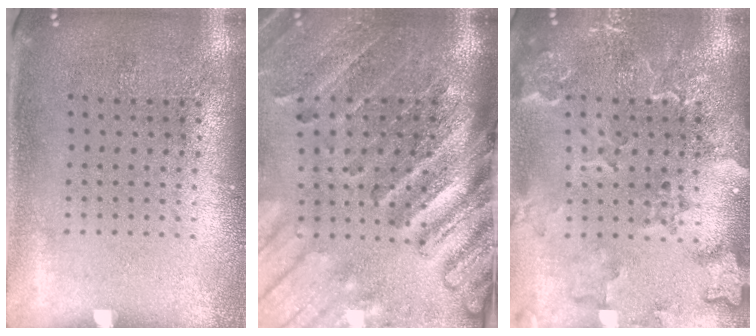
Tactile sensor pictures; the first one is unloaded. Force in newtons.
{"total": 4.3, "press": 3.2, "slide": 2.8}
{"total": 2.6, "press": 2.3, "slide": 1.1}